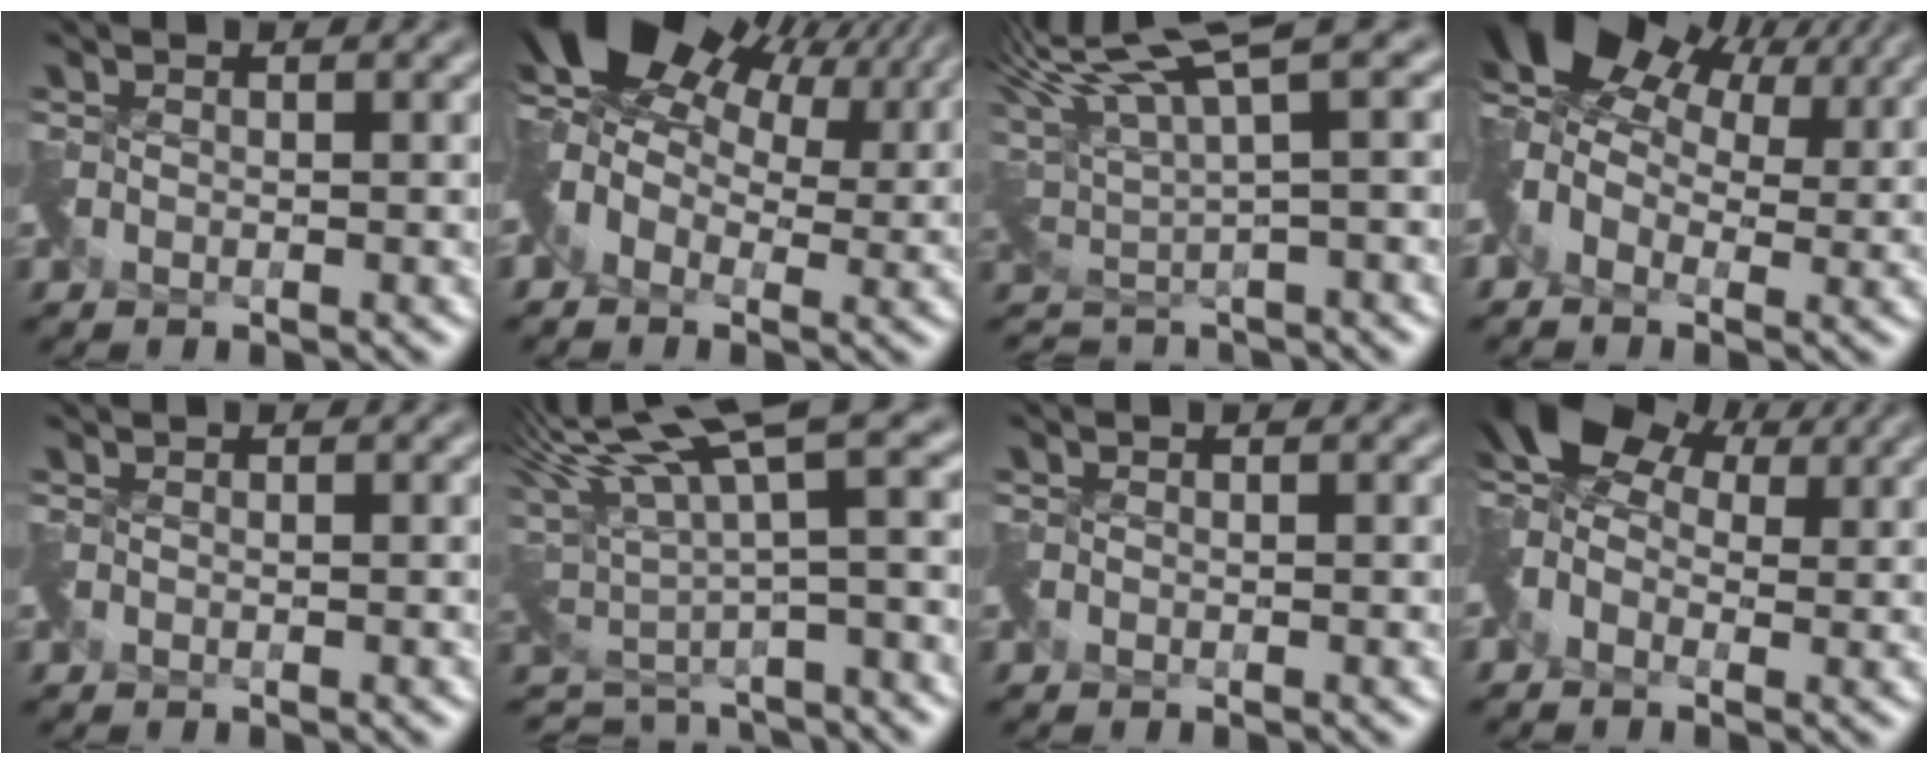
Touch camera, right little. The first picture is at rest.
{"total": 9.7, "force": [4.9, 5.8, 6.1], "torque": [-0.115, 0.016, 0.084]}
{"total": 4.9, "force": [4.2, 0.4, 2.6], "torque": [-0.040, 0.004, 0.082]}
{"total": 8.0, "force": [3.1, 5.4, 5.1], "torque": [-0.096, 0.016, 0.049]}
{"total": 0.0}
{"total": 4.4, "force": [2.6, 1.2, 3.3], "torque": [-0.048, -0.003, 0.063]}
{"total": 0.0}
{"total": 6.4, "force": [1.9, 4.6, 4.0], "torque": [-0.081, 0.017, 0.023]}